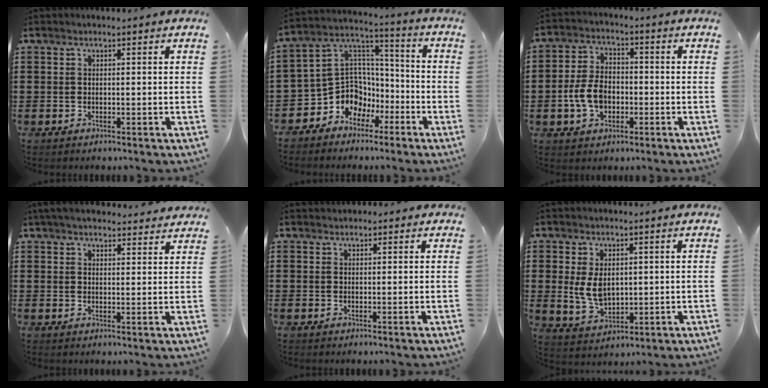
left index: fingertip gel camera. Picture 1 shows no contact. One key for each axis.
{"total": 8.6, "fx": -3.9, "fy": 7.6, "fz": 1.5, "tx": -0.072, "ty": -0.006, "tz": -0.073}
{"total": 7.1, "fx": -1.9, "fy": 4.7, "fz": 5.0, "tx": -0.124, "ty": 0.002, "tz": -0.042}
{"total": 4.2, "fx": 4.0, "fy": 0.6, "fz": 1.2, "tx": -0.034, "ty": -0.008, "tz": 0.073}
{"total": 1.1, "fx": 1.0, "fy": 0.6, "fz": 0.1, "tx": -0.005, "ty": 0.004, "tz": 0.020}
{"total": 5.6, "fx": 0.8, "fy": 3.7, "fz": 4.1, "tx": -0.092, "ty": -0.001, "tz": 0.011}